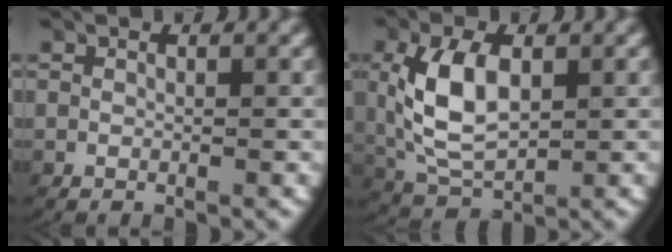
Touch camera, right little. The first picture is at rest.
{"total": 6.3, "force": [0.3, 4.1, 4.8], "torque": [-0.124, -0.015, 0.019]}